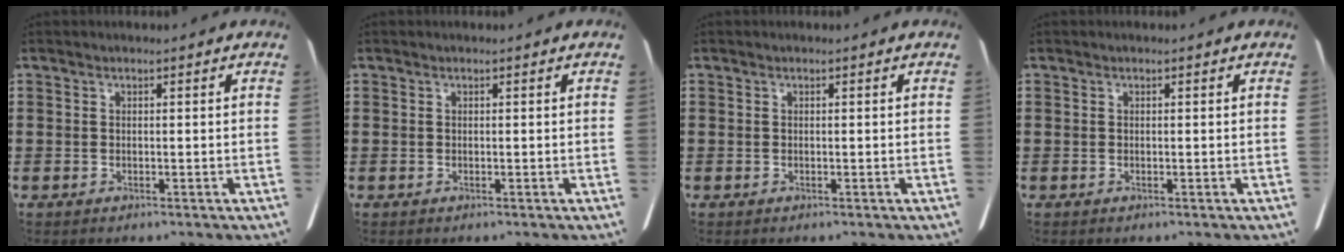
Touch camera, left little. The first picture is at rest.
{"total": 0.0}
{"total": 0.0}
{"total": 0.0}